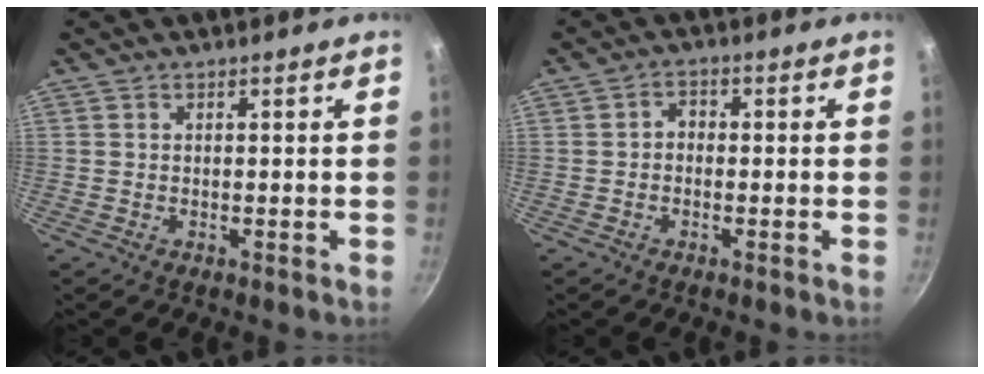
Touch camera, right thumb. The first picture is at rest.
{"total": 2.2, "force": [-0.6, 1.8, 1.2], "torque": [-0.014, 0.012, -0.014]}